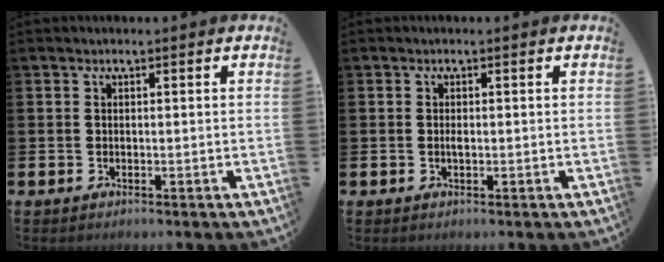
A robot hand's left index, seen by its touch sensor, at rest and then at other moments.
{"total": 0.8, "force": [0.0, 0.2, 0.7], "torque": [-0.010, -0.003, -0.002]}